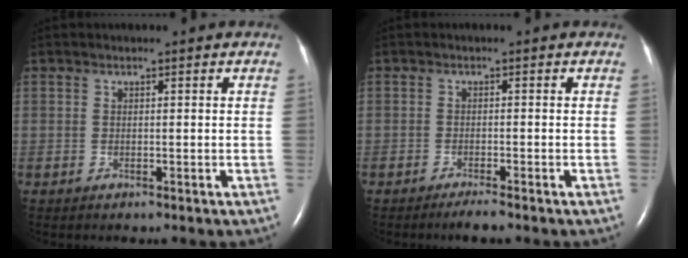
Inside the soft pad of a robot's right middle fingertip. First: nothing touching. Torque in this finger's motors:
{"motor_torque": [0.08, -0.08, -0.02, 0.00]}